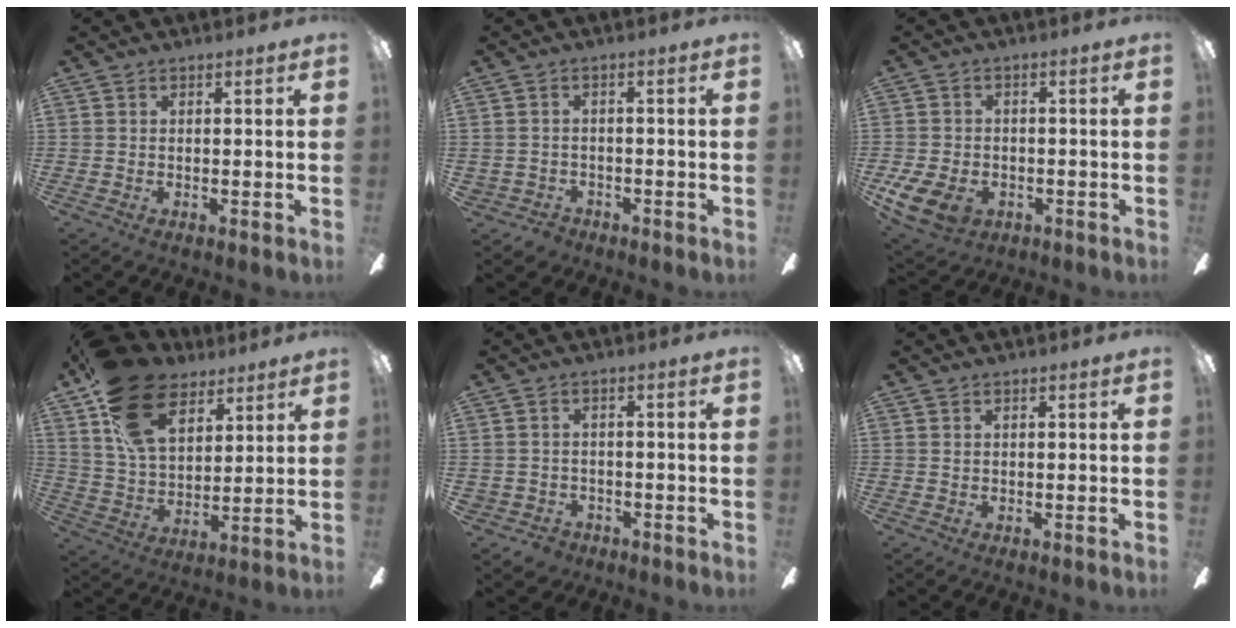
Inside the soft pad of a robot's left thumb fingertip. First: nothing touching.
{"total": 2.2, "force": [-1.2, 1.8, 0.2], "torque": [-0.006, 0.007, -0.026]}
{"total": 7.7, "force": [-3.2, 5.6, 4.2], "torque": [-0.106, 0.014, -0.057]}
{"total": 19.5, "force": [11.5, 11.3, 10.9], "torque": [-0.196, -0.043, 0.215]}
{"total": 2.5, "force": [-1.2, 2.2, 0.2], "torque": [-0.005, 0.006, -0.024]}
{"total": 0.7, "force": [0.3, 0.6, 0.1], "torque": [-0.003, 0.005, 0.005]}